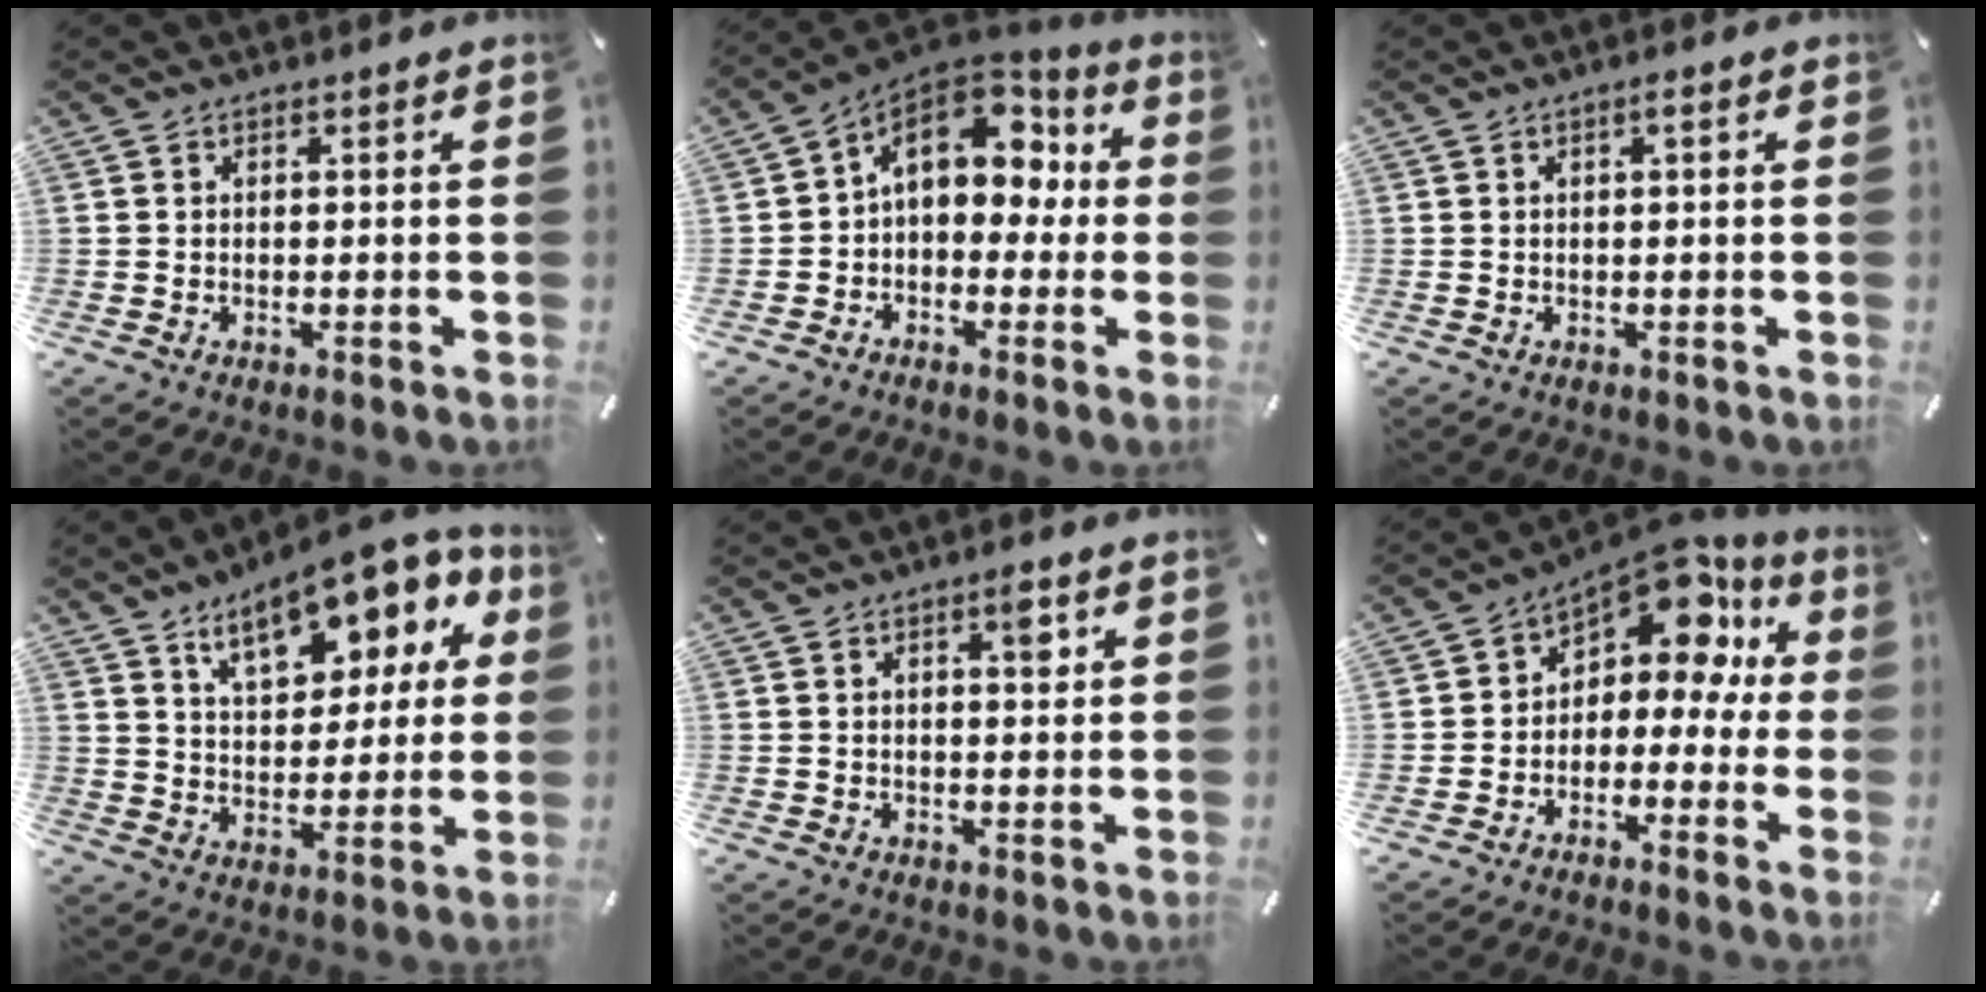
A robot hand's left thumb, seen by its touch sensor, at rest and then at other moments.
{"total": 13.0, "force": [3.7, 9.2, 8.3], "torque": [-0.126, -0.014, 0.063]}
{"total": 1.2, "force": [0.3, 0.2, 1.2], "torque": [-0.023, 0.002, 0.005]}
{"total": 16.2, "force": [10.3, 8.2, 9.4], "torque": [-0.146, -0.051, 0.177]}
{"total": 4.1, "force": [1.6, 1.7, 3.4], "torque": [-0.039, -0.007, 0.019]}
{"total": 12.3, "force": [6.8, 7.1, 7.4], "torque": [-0.119, -0.050, 0.120]}